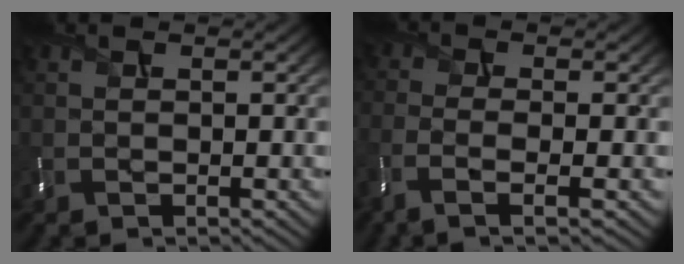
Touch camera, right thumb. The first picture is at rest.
{"total": 5.3, "force": [-2.8, 1.5, 4.2], "torque": [-0.086, -0.009, -0.065]}